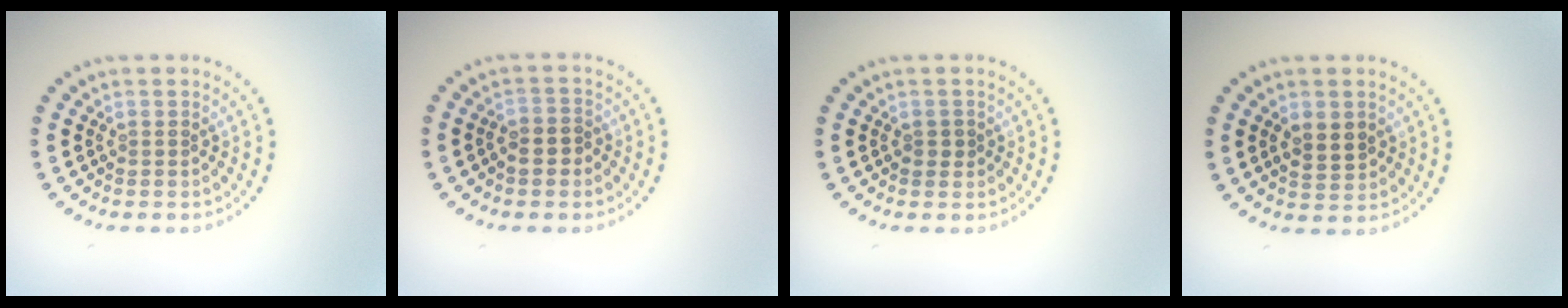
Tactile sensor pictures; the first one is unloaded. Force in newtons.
{"total": 2.1, "press": 2.0, "slide": 0.8}
{"total": 1.1, "press": 1.1, "slide": 0.2}
{"total": 2.6, "press": 2.6, "slide": 0.2}